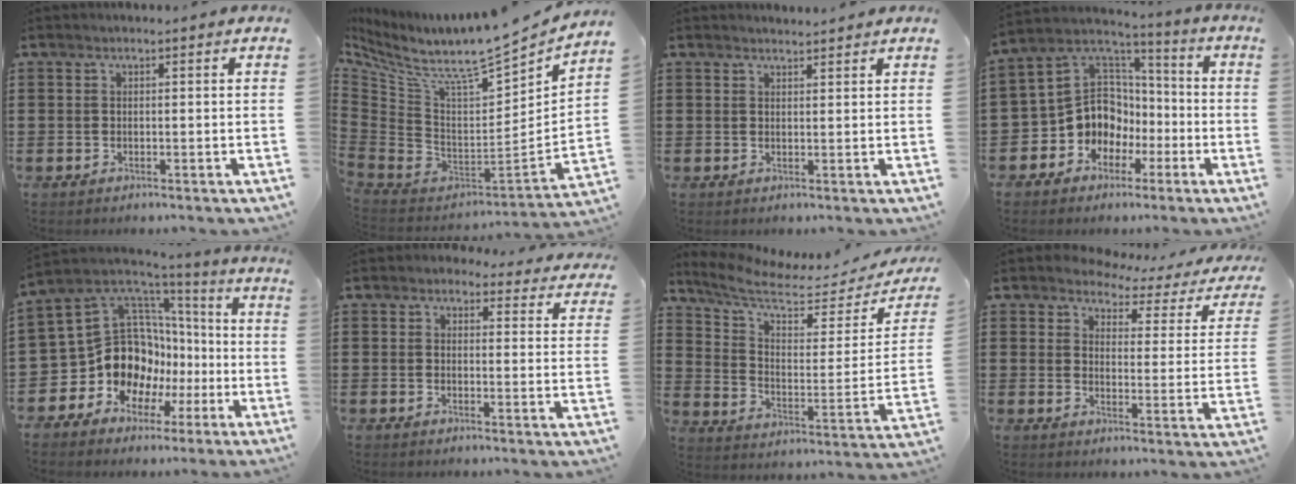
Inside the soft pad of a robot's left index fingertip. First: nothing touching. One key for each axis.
{"total": 8.3, "fx": 6.7, "fy": 1.0, "fz": 4.9, "tx": -0.114, "ty": -0.074, "tz": 0.110}
{"total": 1.5, "fx": 1.5, "fy": 0.1, "fz": 0.1, "tx": -0.004, "ty": 0.002, "tz": 0.030}
{"total": 10.3, "fx": -2.2, "fy": 9.6, "fz": 3.0, "tx": -0.102, "ty": -0.010, "tz": -0.038}
{"total": 15.3, "fx": -1.9, "fy": 13.3, "fz": 7.3, "tx": -0.178, "ty": -0.018, "tz": -0.018}
{"total": 3.1, "fx": 2.9, "fy": 1.0, "fz": 0.5, "tx": -0.015, "ty": -0.009, "tz": 0.052}
{"total": 7.0, "fx": 6.0, "fy": 1.3, "fz": 3.4, "tx": -0.094, "ty": -0.048, "tz": 0.103}
{"total": 3.5, "fx": 3.3, "fy": 1.0, "fz": 0.5, "tx": -0.036, "ty": -0.019, "tz": 0.052}